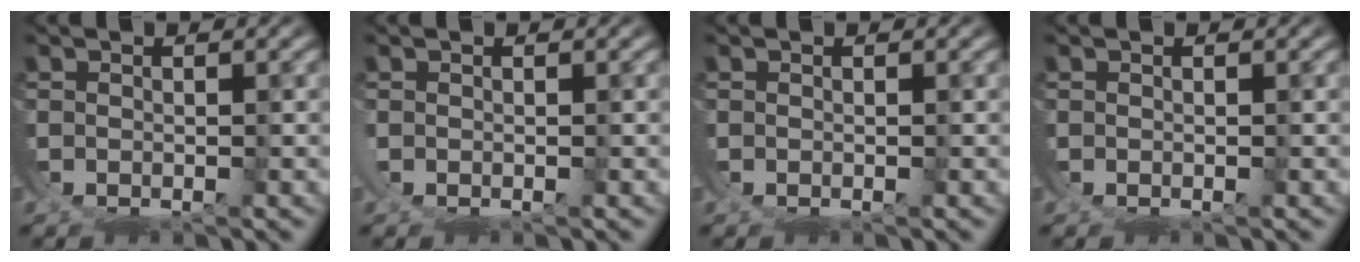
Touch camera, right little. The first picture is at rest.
{"total": 0.6, "force": [0.2, 0.4, 0.5], "torque": [-0.015, -0.003, 0.006]}
{"total": 0.0}
{"total": 0.0}